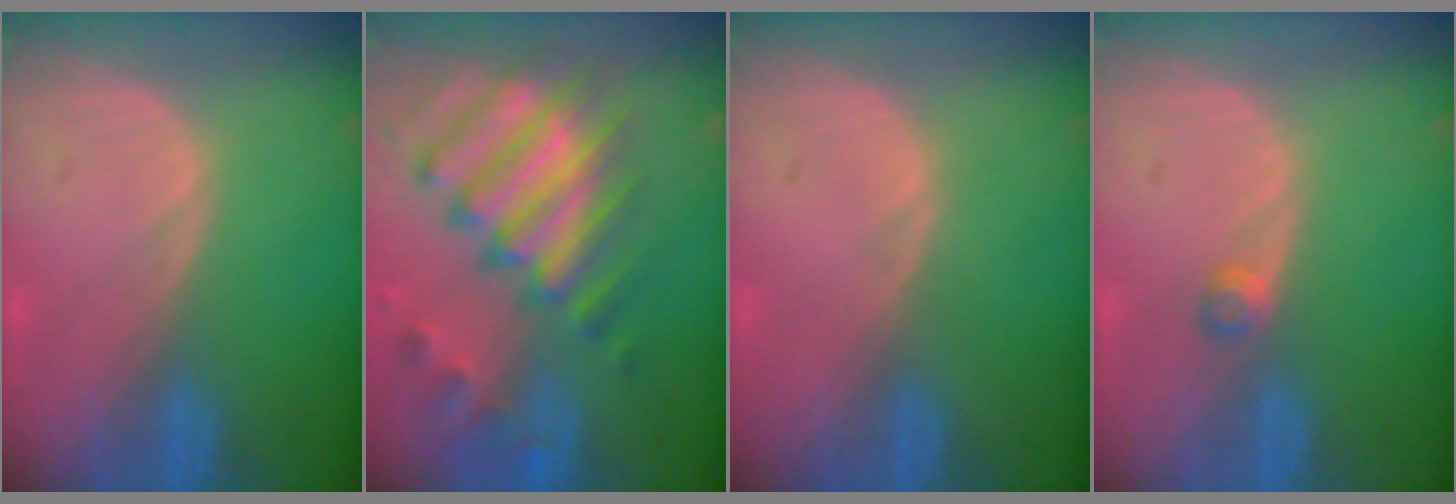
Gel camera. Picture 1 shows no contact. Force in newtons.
{"total": 12.8, "press": 10.6, "slide": 7.1}
{"total": 0.0}
{"total": 1.6, "press": 1.4, "slide": 0.8}